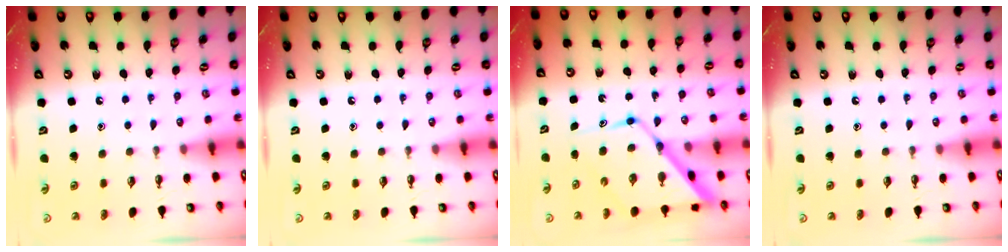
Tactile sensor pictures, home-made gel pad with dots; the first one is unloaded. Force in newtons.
{"total": 0.0}
{"total": 14.0, "press": 13.9, "slide": 1.2}
{"total": 0.0}